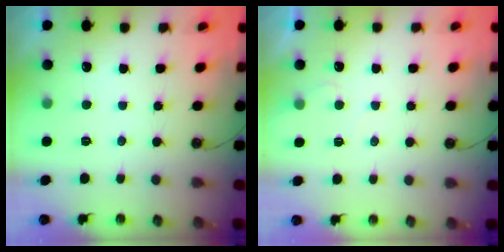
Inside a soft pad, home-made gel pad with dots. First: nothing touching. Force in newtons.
{"total": 3.9, "press": 3.9, "slide": 0.5}